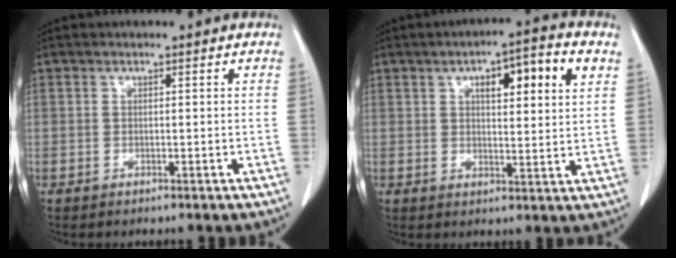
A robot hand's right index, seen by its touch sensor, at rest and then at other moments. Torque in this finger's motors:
{"motor_torque": [0.17, 0.29, 0.25, 0.05]}